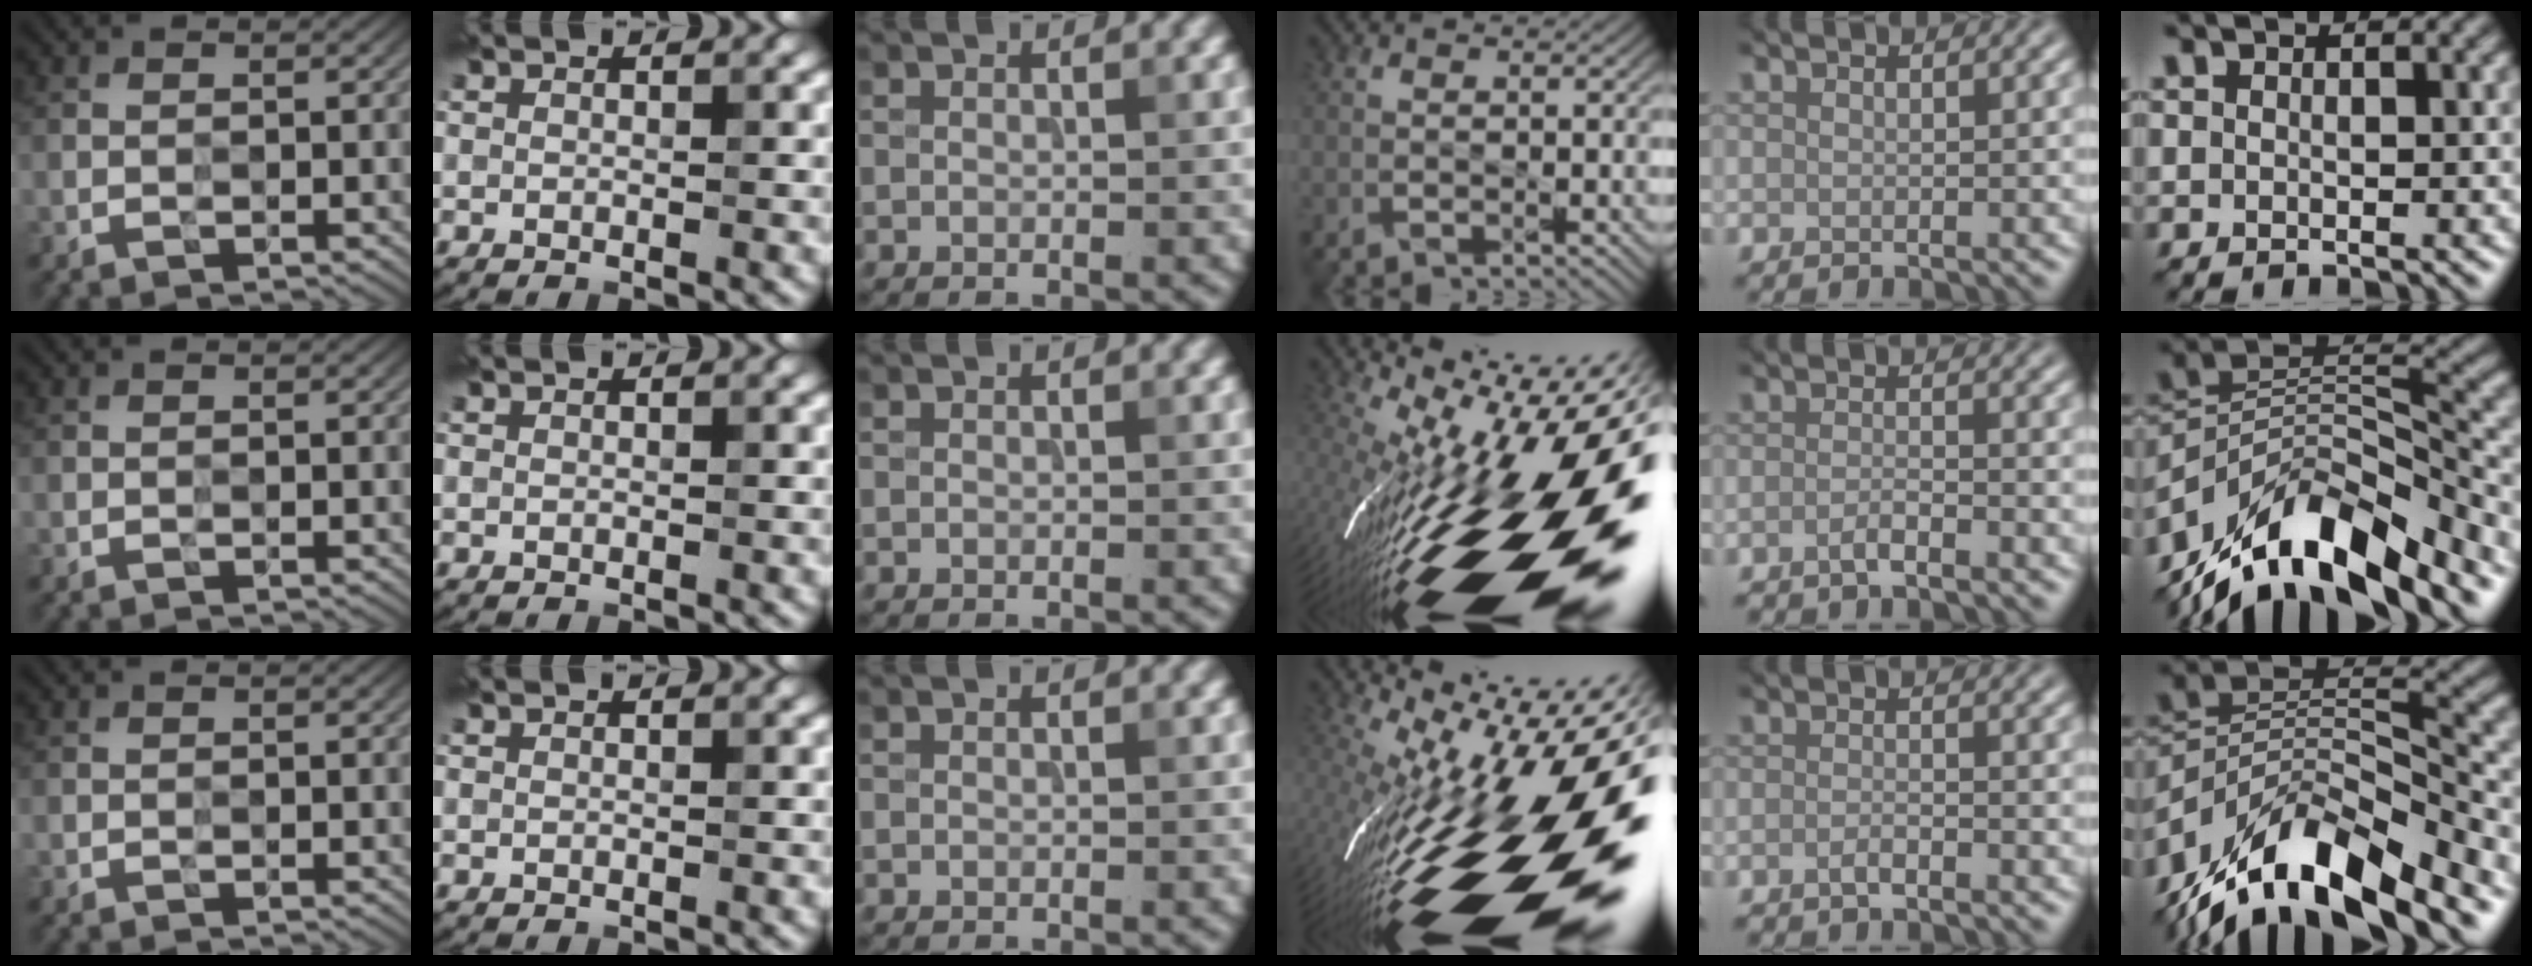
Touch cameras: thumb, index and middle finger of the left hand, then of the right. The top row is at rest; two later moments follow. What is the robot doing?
{"motion": "press", "object": "grip strengthener"}